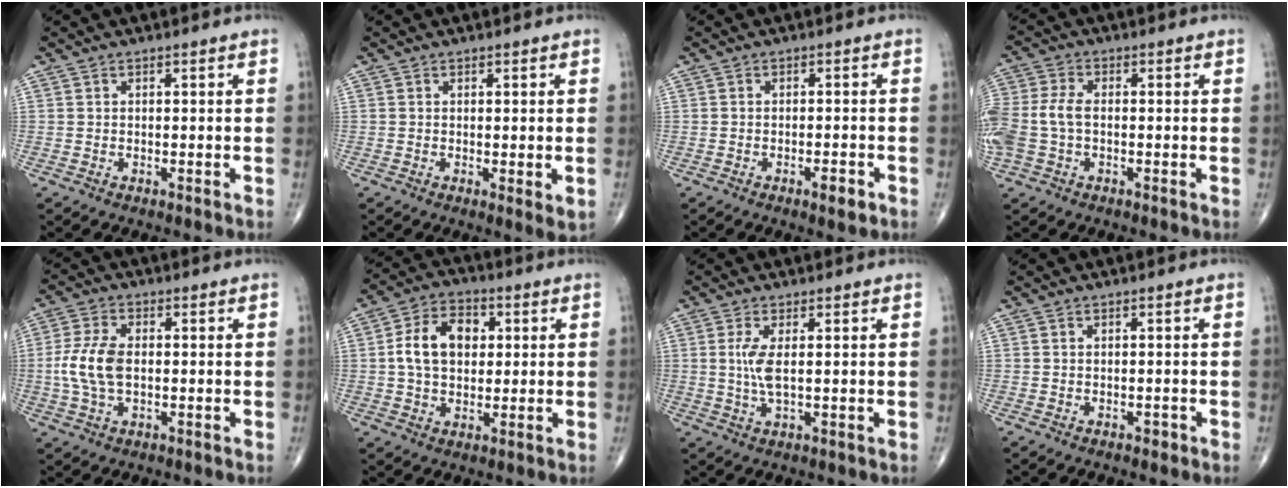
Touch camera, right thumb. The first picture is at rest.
{"total": 2.7, "force": [-0.2, 0.6, 2.7], "torque": [-0.040, -0.012, 0.000]}
{"total": 2.9, "force": [-1.5, 0.9, 2.3], "torque": [-0.034, 0.002, -0.024]}
{"total": 9.0, "force": [-1.0, 5.7, 6.8], "torque": [-0.176, 0.018, -0.022]}
{"total": 8.3, "force": [-0.3, 4.6, 6.9], "torque": [-0.155, 0.007, -0.008]}
{"total": 10.8, "force": [1.5, 7.5, 7.7], "torque": [-0.119, 0.013, 0.022]}
{"total": 4.4, "force": [0.7, 1.1, 4.2], "torque": [-0.101, -0.010, 0.016]}
{"total": 1.3, "force": [-0.6, 0.7, 0.9], "torque": [-0.011, 0.000, -0.009]}